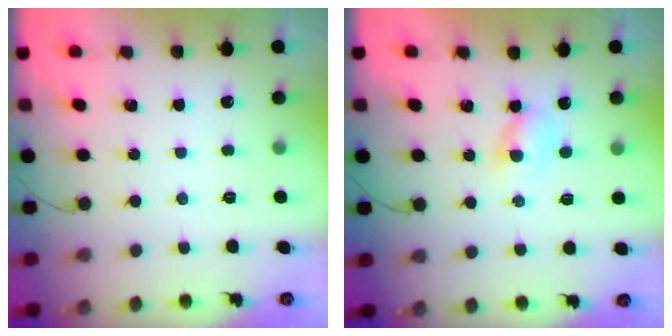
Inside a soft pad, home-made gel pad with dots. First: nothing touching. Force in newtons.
{"total": 1.9, "press": 1.7, "slide": 0.9}